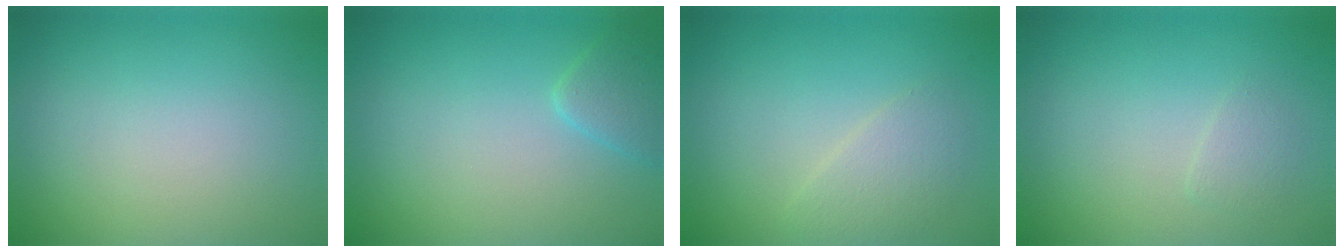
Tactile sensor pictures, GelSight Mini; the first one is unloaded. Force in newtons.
{"total": 1.8, "press": 1.8, "slide": 0.1}
{"total": 2.2, "press": 2.2, "slide": 0.1}
{"total": 1.0, "press": 1.0, "slide": 0.0}